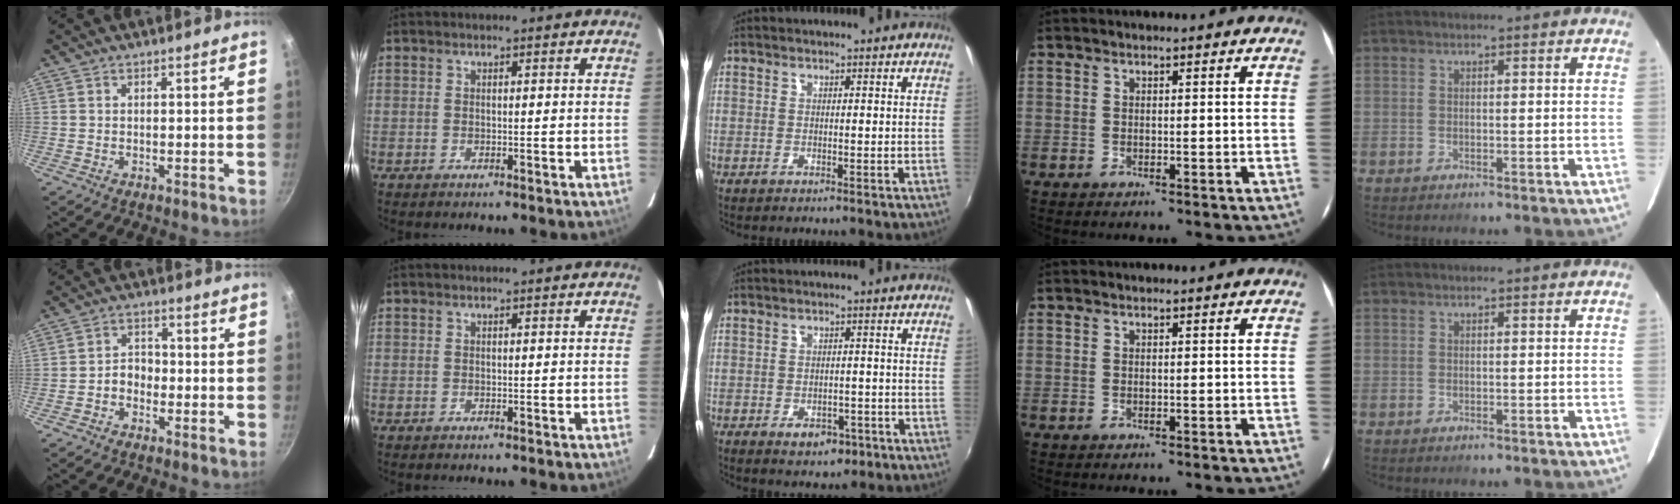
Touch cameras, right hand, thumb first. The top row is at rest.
{"thumb": {"total": 3.7, "force": [-1.6, 2.8, 1.8], "torque": [-0.010, 0.026, -0.032]}, "middle": {"total": 5.2, "force": [-3.0, 3.2, 2.8], "torque": [-0.060, -0.003, -0.037]}}